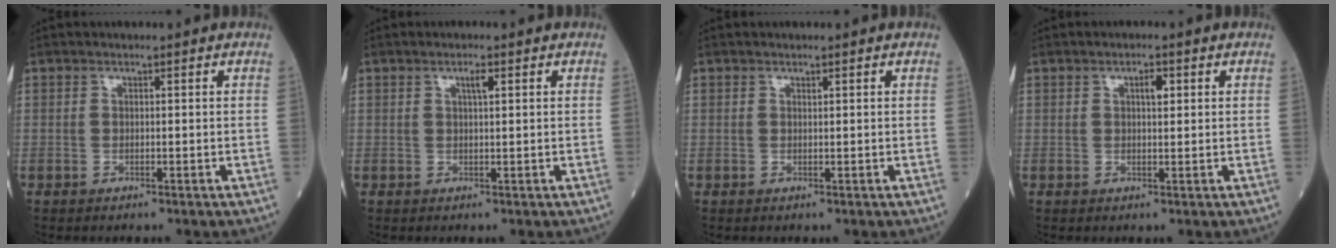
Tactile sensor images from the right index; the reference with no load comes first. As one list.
[{"total": 1.6, "force": [0.8, 0.2, 1.4], "torque": [-0.026, 0.000, 0.012]}, {"total": 0.0}, {"total": 1.9, "force": [0.7, 0.6, 1.7], "torque": [-0.026, 0.000, 0.010]}]